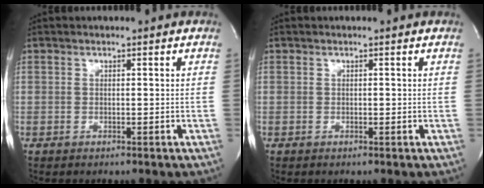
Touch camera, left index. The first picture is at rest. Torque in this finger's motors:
{"motor_torque": [0.05, -0.02, -0.02, 0.00]}